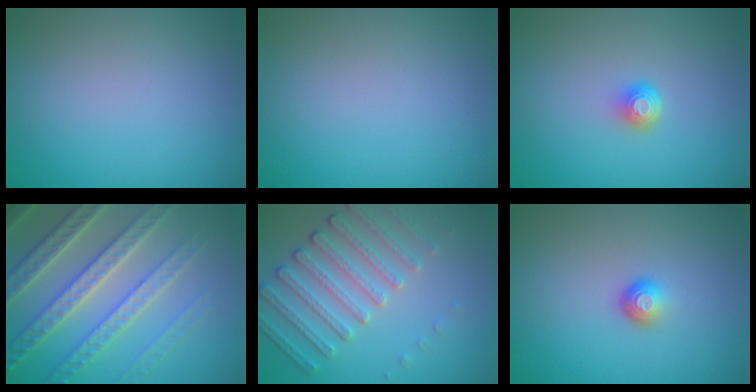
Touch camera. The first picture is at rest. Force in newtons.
{"total": 0.0}
{"total": 1.6, "press": 1.1, "slide": 1.1}
{"total": 7.1, "press": 6.9, "slide": 1.7}
{"total": 4.2, "press": 3.8, "slide": 1.8}
{"total": 1.4, "press": 1.1, "slide": 1.0}